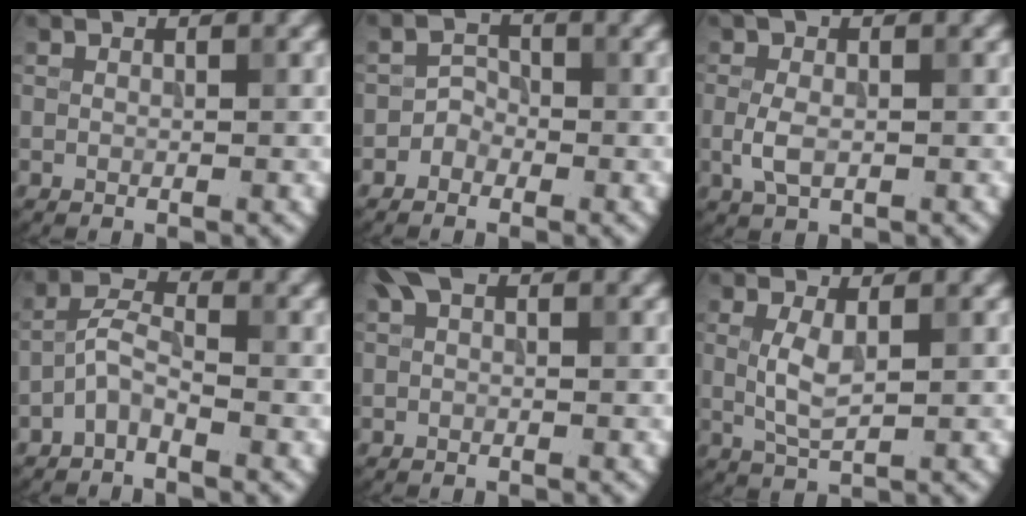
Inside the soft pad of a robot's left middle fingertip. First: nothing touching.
{"total": 1.5, "force": [-0.9, 1.1, 0.3], "torque": [0.003, 0.008, -0.019]}
{"total": 2.8, "force": [-0.2, 1.4, 2.4], "torque": [-0.059, 0.001, -0.004]}
{"total": 2.4, "force": [-1.6, 0.8, 1.6], "torque": [-0.035, 0.010, -0.041]}
{"total": 1.2, "force": [0.4, 0.7, 1.0], "torque": [-0.016, 0.004, 0.004]}
{"total": 2.6, "force": [0.4, 0.9, 2.5], "torque": [-0.060, -0.003, 0.011]}